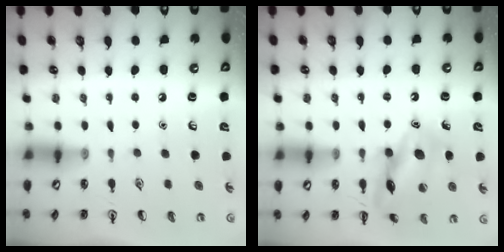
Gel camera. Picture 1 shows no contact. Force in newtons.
{"total": 13.4, "press": 13.3, "slide": 0.8}